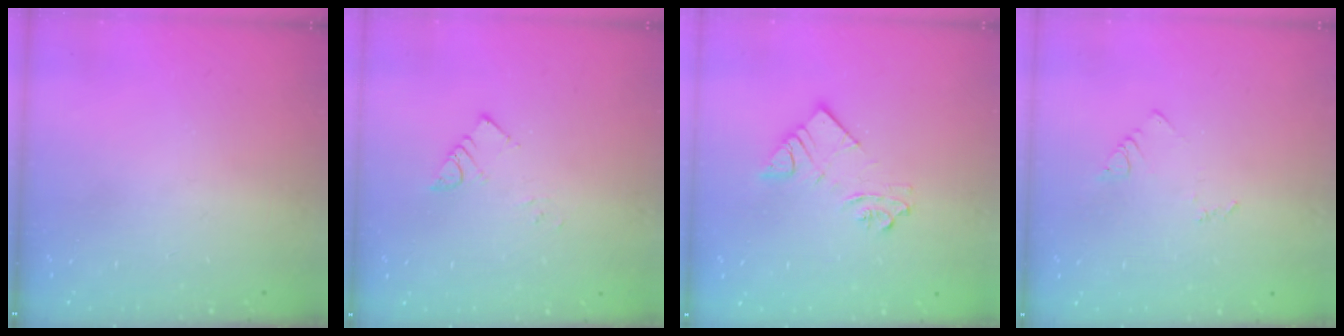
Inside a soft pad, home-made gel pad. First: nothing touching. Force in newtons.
{"total": 4.4, "press": 4.4, "slide": 0.1}
{"total": 6.1, "press": 6.1, "slide": 0.4}
{"total": 3.7, "press": 3.7, "slide": 0.3}